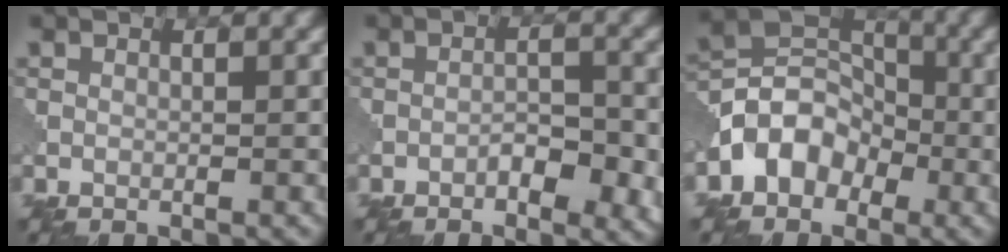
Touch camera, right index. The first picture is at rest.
{"total": 3.5, "force": [-1.5, 1.5, 2.8], "torque": [-0.041, 0.003, -0.024]}
{"total": 5.2, "force": [-2.3, 4.0, 2.4], "torque": [-0.030, 0.009, -0.055]}